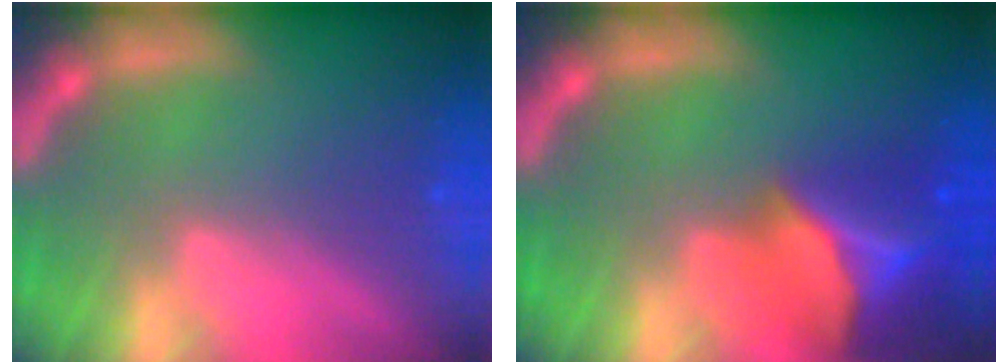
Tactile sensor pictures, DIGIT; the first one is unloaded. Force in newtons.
{"total": 10.0}